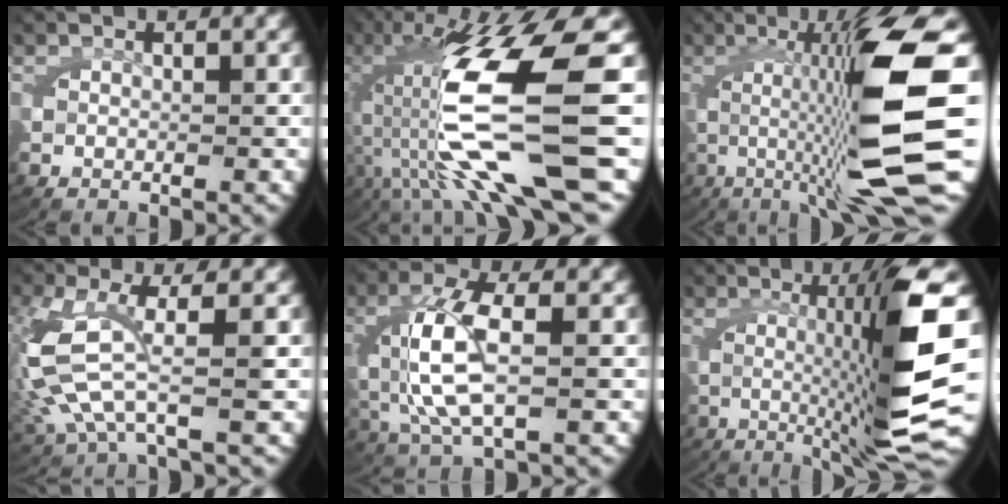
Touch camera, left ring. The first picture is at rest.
{"total": 15.9, "force": [-1.0, 6.4, 14.5], "torque": [-0.278, -0.025, 0.005]}
{"total": 13.0, "force": [0.3, 2.7, 12.7], "torque": [-0.190, 0.013, 0.004]}
{"total": 6.8, "force": [0.2, 3.9, 5.5], "torque": [-0.163, -0.019, 0.018]}
{"total": 6.3, "force": [-0.2, 2.9, 5.5], "torque": [-0.137, -0.012, 0.011]}
{"total": 12.3, "force": [1.1, 1.4, 12.1], "torque": [-0.178, 0.009, 0.022]}